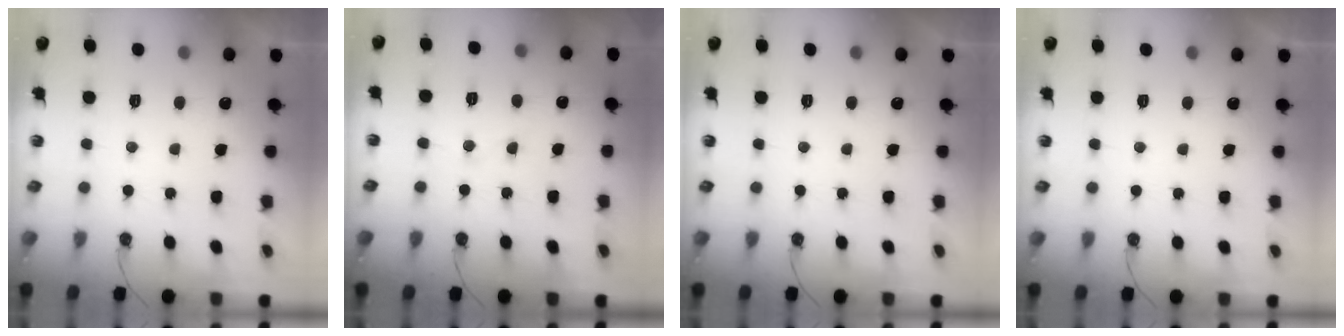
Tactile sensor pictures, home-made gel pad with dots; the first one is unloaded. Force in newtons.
{"total": 6.2, "press": 6.2, "slide": 0.4}
{"total": 0.0}
{"total": 0.0}